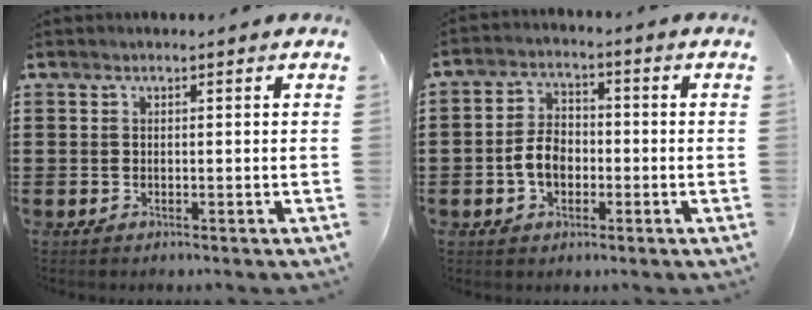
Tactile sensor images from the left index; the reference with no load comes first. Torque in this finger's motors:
{"motor_torque": [1.70, 0.34, 0.74, 0.12]}